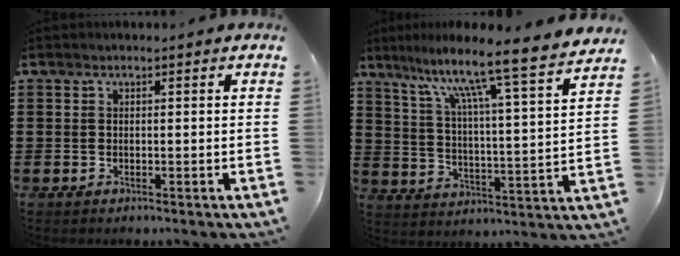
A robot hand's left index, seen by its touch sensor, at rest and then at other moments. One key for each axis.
{"total": 10.0, "fx": 8.3, "fy": -0.9, "fz": 5.6, "tx": -0.124, "ty": -0.071, "tz": 0.125}